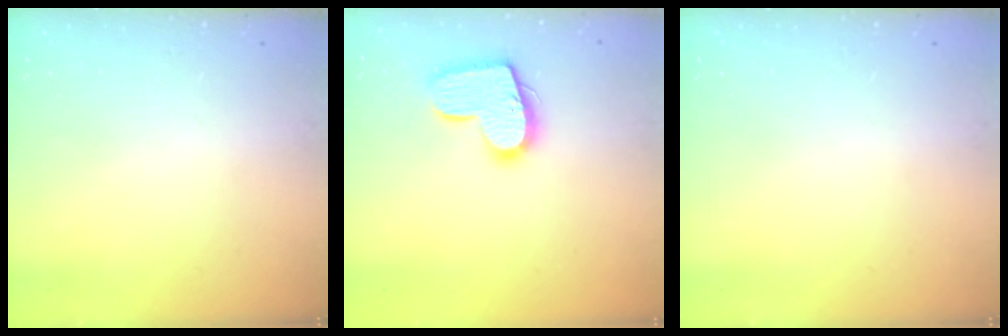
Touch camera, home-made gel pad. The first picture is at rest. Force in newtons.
{"total": 14.3, "press": 14.3, "slide": 0.8}
{"total": 0.0}